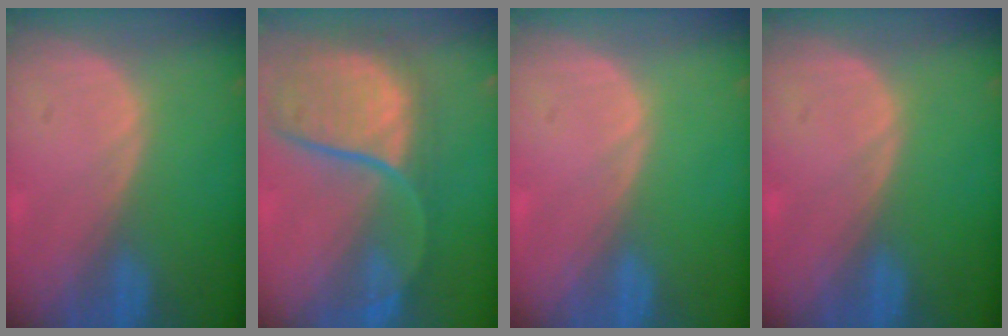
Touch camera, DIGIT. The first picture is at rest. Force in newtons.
{"total": 11.7, "press": 9.8, "slide": 6.4}
{"total": 0.0}
{"total": 0.0}